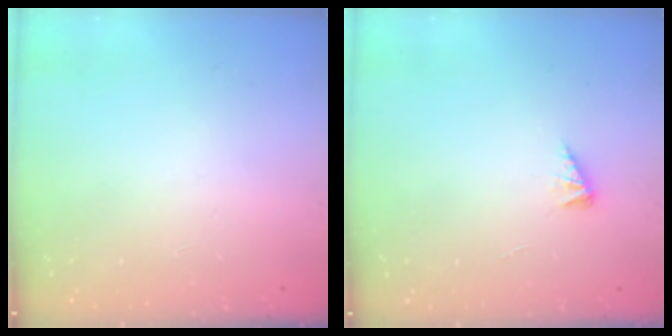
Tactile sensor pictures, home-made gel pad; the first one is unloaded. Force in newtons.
{"total": 2.3, "press": 2.3, "slide": 0.4}